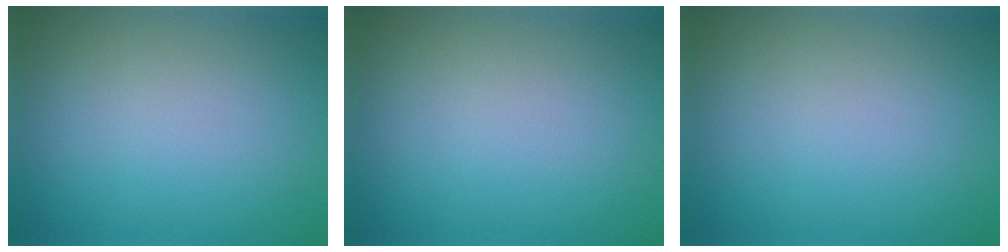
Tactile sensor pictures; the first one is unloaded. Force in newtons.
{"total": 0.0}
{"total": 0.0}